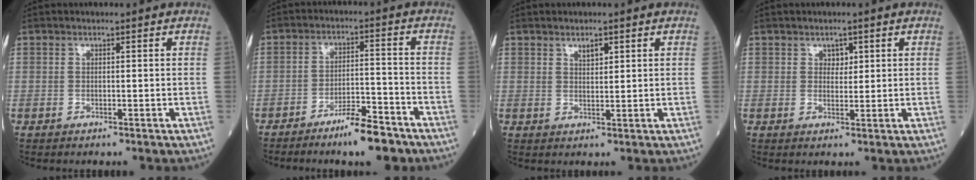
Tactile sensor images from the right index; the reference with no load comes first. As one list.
[{"total": 7.5, "force": [-5.7, 1.3, 4.7], "torque": [-0.080, -0.003, -0.095]}, {"total": 1.8, "force": [1.2, 0.7, 1.2], "torque": [-0.024, -0.002, 0.022]}, {"total": 1.7, "force": [0.8, 1.2, 0.9], "torque": [-0.010, -0.003, 0.013]}]